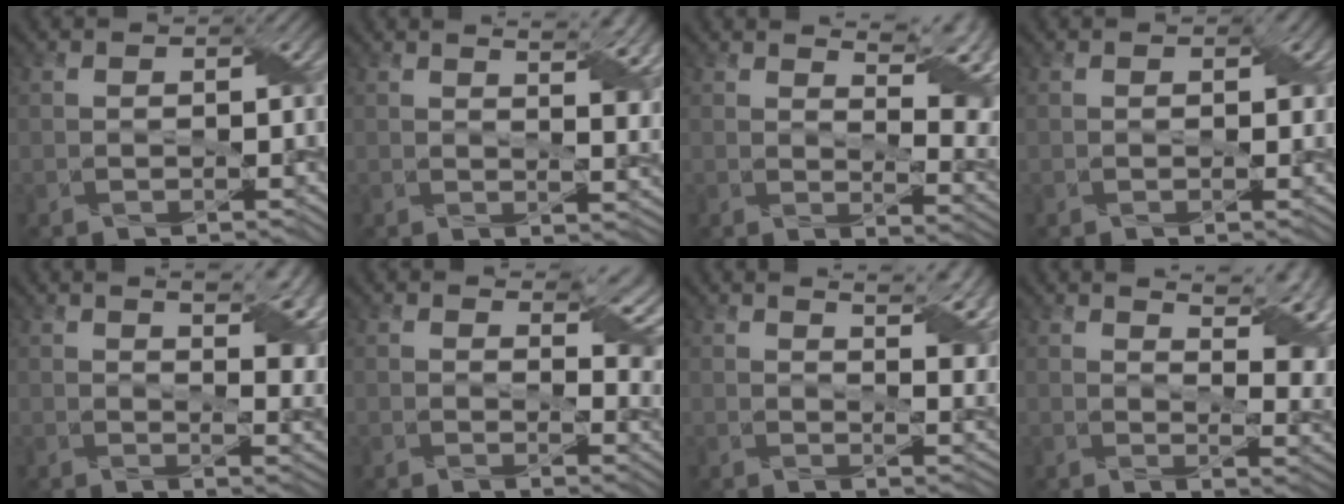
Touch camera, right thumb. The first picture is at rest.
{"total": 10.4, "force": [5.1, 4.0, 8.1], "torque": [-0.092, 0.032, 0.059]}
{"total": 9.4, "force": [5.2, 2.7, 7.3], "torque": [-0.102, 0.014, 0.078]}
{"total": 1.6, "force": [0.5, 1.0, 1.1], "torque": [-0.015, -0.001, 0.009]}
{"total": 13.2, "force": [5.0, 5.1, 11.1], "torque": [-0.137, 0.034, 0.075]}
{"total": 6.1, "force": [3.4, 1.8, 4.8], "torque": [-0.067, 0.002, 0.061]}
{"total": 11.9, "force": [6.0, 4.3, 9.3], "torque": [-0.121, 0.035, 0.077]}
{"total": 11.5, "force": [6.0, 3.5, 9.2], "torque": [-0.125, 0.024, 0.084]}